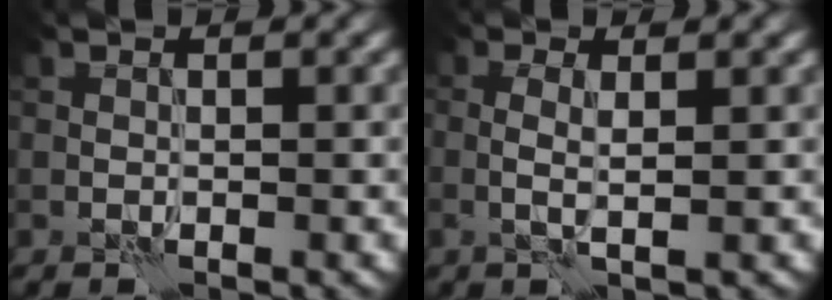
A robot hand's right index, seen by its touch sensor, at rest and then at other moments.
{"total": 2.2, "force": [0.2, 0.4, 2.2], "torque": [-0.041, 0.002, -0.001]}